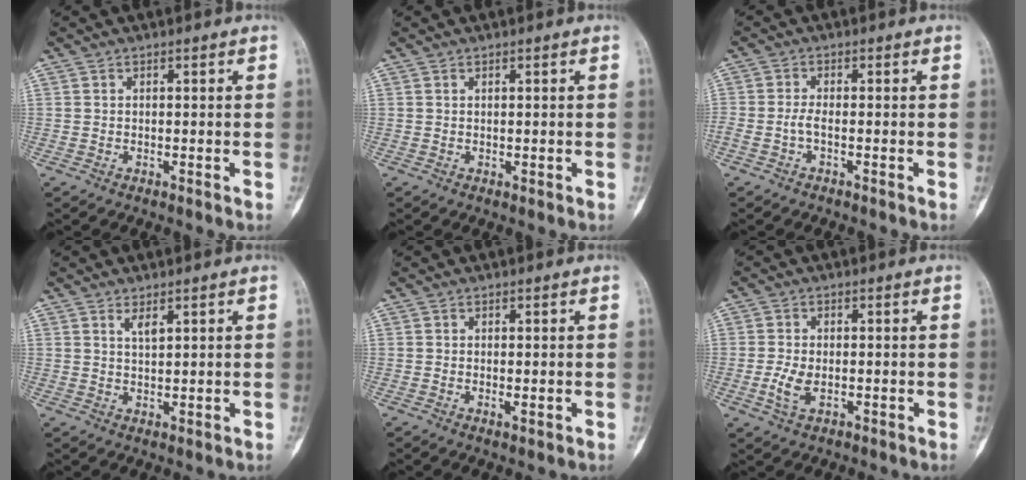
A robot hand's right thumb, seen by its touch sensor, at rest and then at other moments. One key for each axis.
{"total": 0.0}
{"total": 1.8, "fx": -0.7, "fy": 0.5, "fz": 1.6, "tx": -0.037, "ty": 0.001, "tz": -0.018}
{"total": 2.3, "fx": 1.4, "fy": 0.7, "fz": 1.7, "tx": -0.028, "ty": -0.013, "tz": 0.028}
{"total": 1.3, "fx": -0.2, "fy": 0.5, "fz": 1.1, "tx": -0.018, "ty": -0.004, "tz": -0.002}
{"total": 4.1, "fx": -0.9, "fy": 2.5, "fz": 3.2, "tx": -0.070, "ty": -0.001, "tz": -0.016}